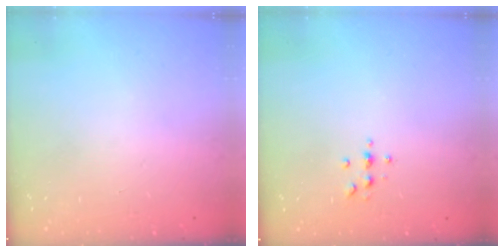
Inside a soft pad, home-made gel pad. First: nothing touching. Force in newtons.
{"total": 4.1, "press": 4.1, "slide": 0.5}